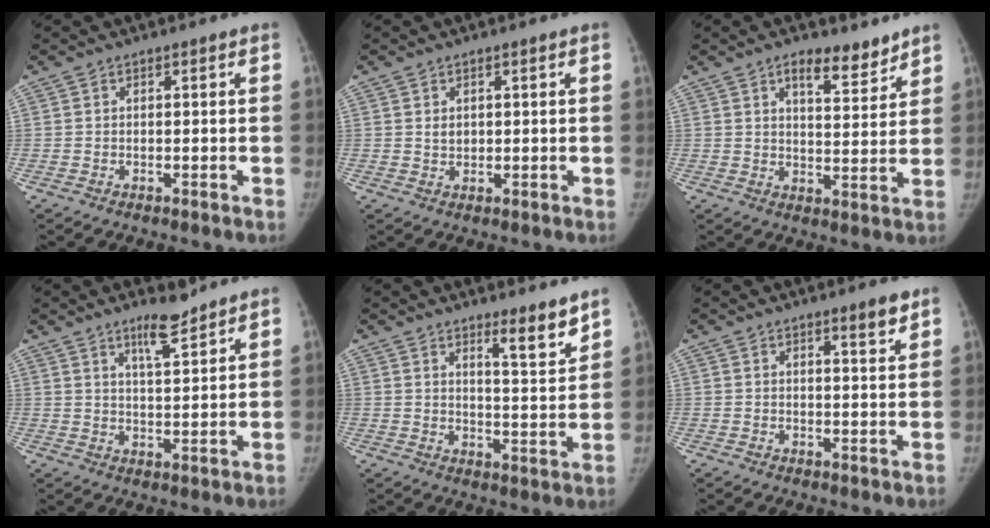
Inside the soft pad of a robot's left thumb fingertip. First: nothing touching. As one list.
[{"total": 1.6, "force": [0.5, 1.2, 0.9], "torque": [-0.008, -0.005, 0.013]}, {"total": 7.3, "force": [5.3, 2.9, 4.0], "torque": [-0.035, -0.037, 0.081]}, {"total": 5.8, "force": [4.6, 1.0, 3.4], "torque": [-0.046, -0.039, 0.075]}, {"total": 6.8, "force": [5.3, 0.9, 4.3], "torque": [-0.052, -0.049, 0.080]}, {"total": 3.5, "force": [2.5, 0.5, 2.3], "torque": [-0.028, -0.020, 0.038]}]